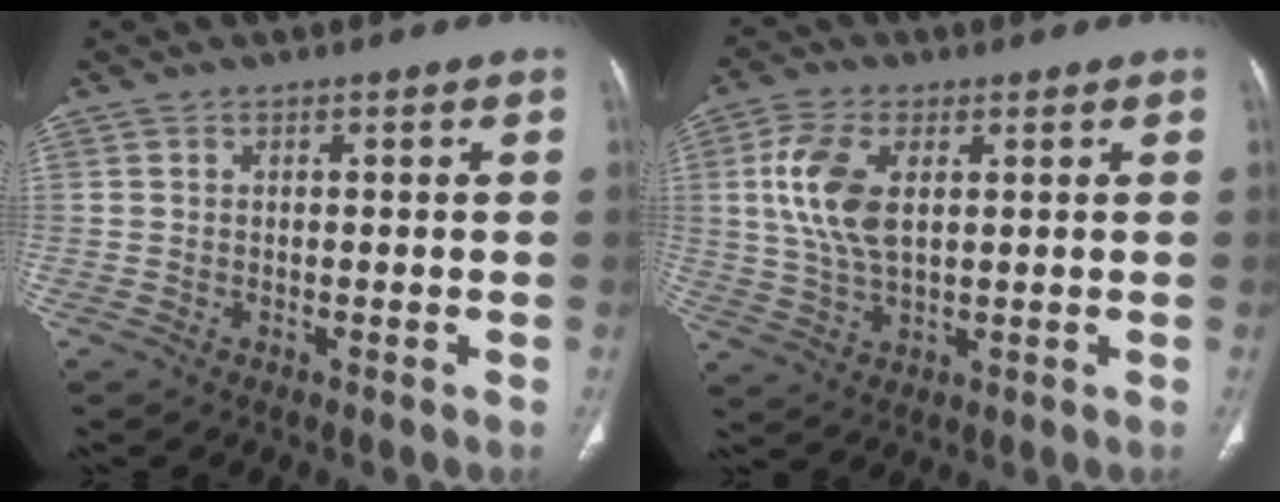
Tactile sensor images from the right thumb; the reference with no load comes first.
{"total": 10.1, "force": [2.3, 5.4, 8.3], "torque": [-0.178, -0.002, 0.047]}